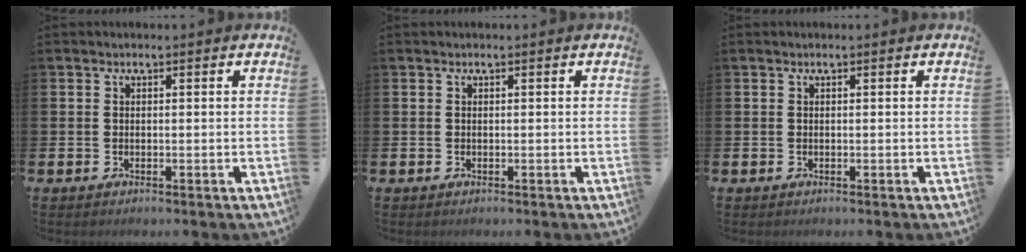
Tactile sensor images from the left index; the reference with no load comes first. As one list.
[{"total": 0.0}, {"total": 0.0}]